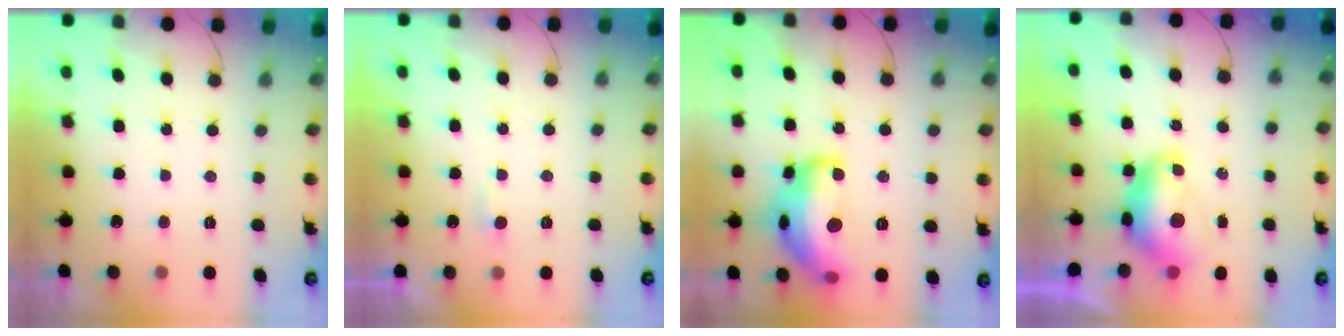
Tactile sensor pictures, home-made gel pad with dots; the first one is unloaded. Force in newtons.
{"total": 2.2, "press": 2.2, "slide": 0.2}
{"total": 19.8, "press": 19.8, "slide": 0.8}
{"total": 8.0, "press": 7.9, "slide": 0.9}